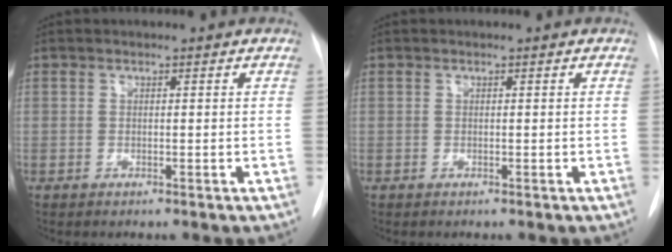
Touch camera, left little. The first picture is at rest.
{"total": 0.0}